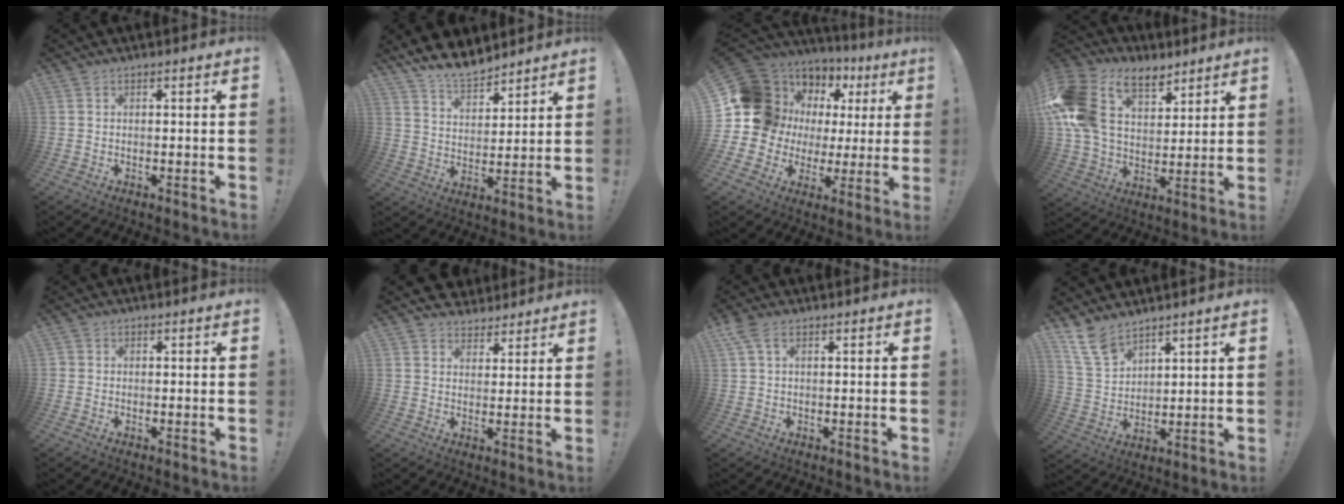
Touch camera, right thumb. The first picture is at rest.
{"total": 9.8, "force": [8.7, 3.6, 2.8], "torque": [-0.060, -0.064, 0.167]}
{"total": 13.9, "force": [5.2, 11.6, 5.8], "torque": [-0.071, -0.052, 0.125]}
{"total": 20.5, "force": [10.1, 13.9, 11.2], "torque": [-0.206, -0.045, 0.199]}
{"total": 1.0, "force": [-0.2, 0.9, 0.3], "torque": [-0.009, 0.005, -0.003]}
{"total": 4.7, "force": [3.5, 3.1, 0.2], "torque": [-0.002, -0.027, 0.068]}
{"total": 3.6, "force": [1.5, 1.6, 2.9], "torque": [-0.060, 0.002, 0.030]}
{"total": 10.3, "force": [8.1, 5.0, 3.8], "torque": [-0.080, -0.050, 0.162]}